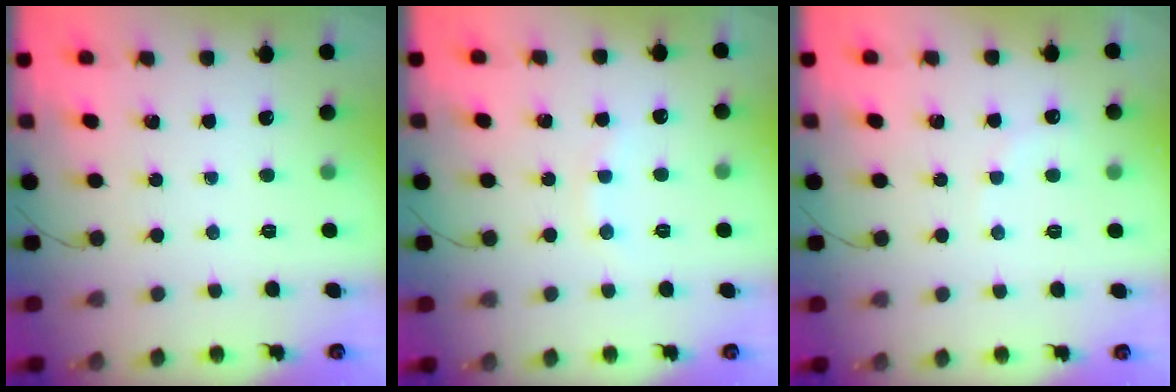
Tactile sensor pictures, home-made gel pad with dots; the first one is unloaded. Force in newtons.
{"total": 5.7, "press": 5.5, "slide": 1.5}
{"total": 4.7, "press": 4.5, "slide": 1.3}